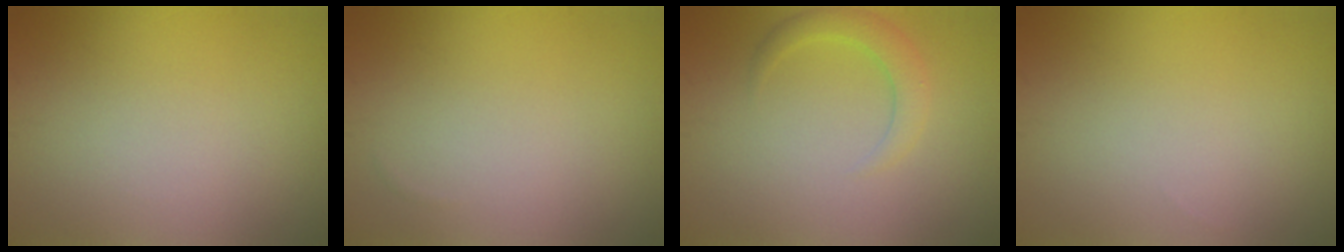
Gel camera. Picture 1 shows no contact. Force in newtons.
{"total": 0.0}
{"total": 2.4, "press": 2.4, "slide": 0.2}
{"total": 0.0}